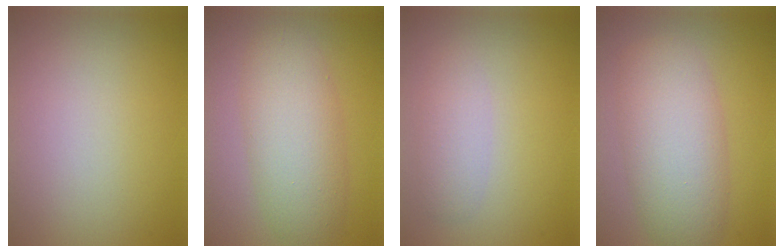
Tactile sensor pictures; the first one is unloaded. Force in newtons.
{"total": 5.7, "press": 5.7, "slide": 0.1}
{"total": 2.1, "press": 2.1, "slide": 0.2}
{"total": 6.8, "press": 6.8, "slide": 0.3}